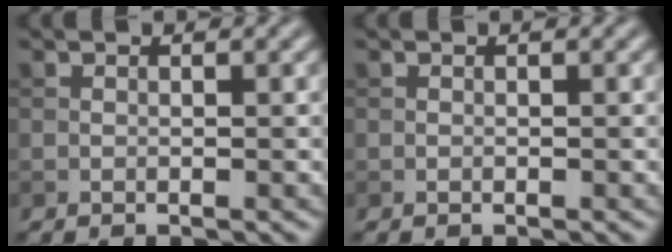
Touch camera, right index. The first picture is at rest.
{"total": 0.0}